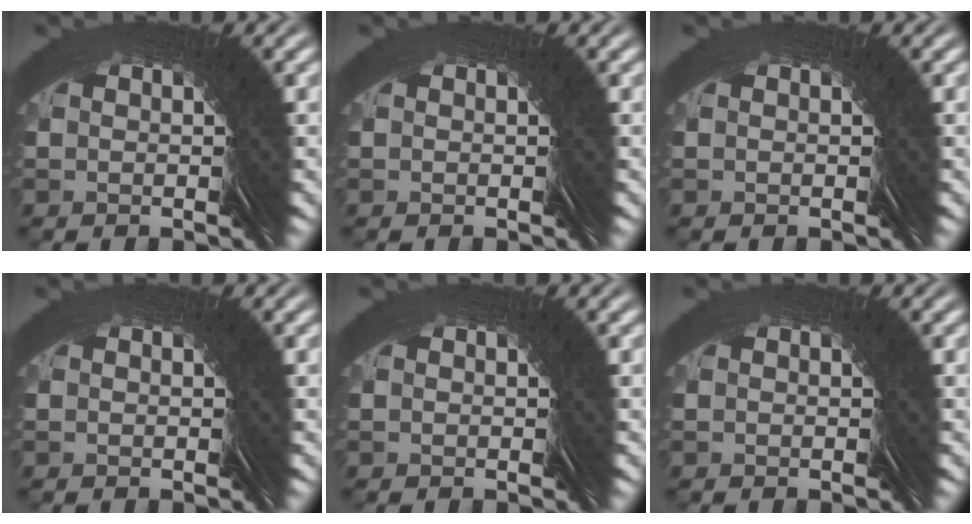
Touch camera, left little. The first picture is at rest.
{"total": 0.0}
{"total": 0.0}
{"total": 0.0}
{"total": 0.0}
{"total": 0.0}